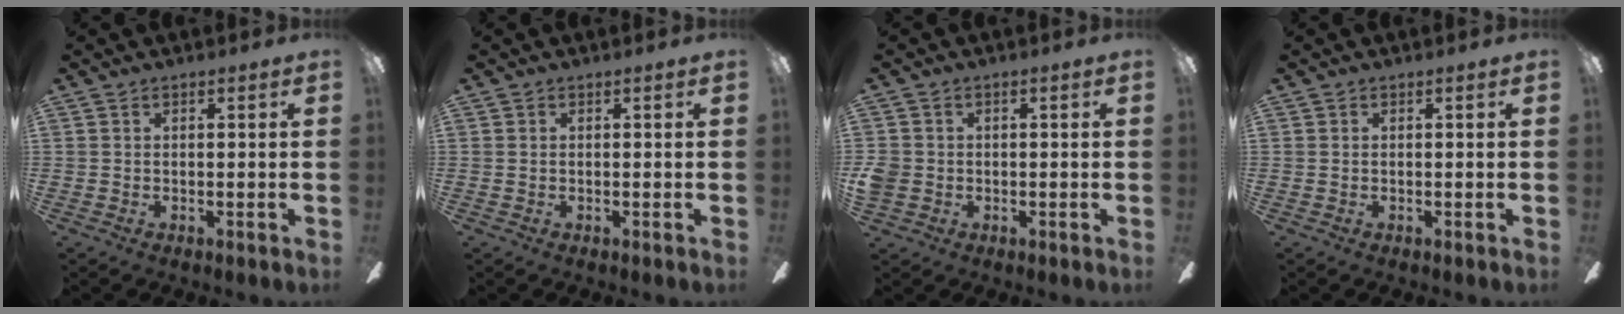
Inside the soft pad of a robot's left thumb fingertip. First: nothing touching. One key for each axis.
{"total": 0.0}
{"total": 3.5, "fx": -0.5, "fy": 3.3, "fz": 1.1, "tx": -0.019, "ty": 0.005, "tz": -0.009}
{"total": 0.0}